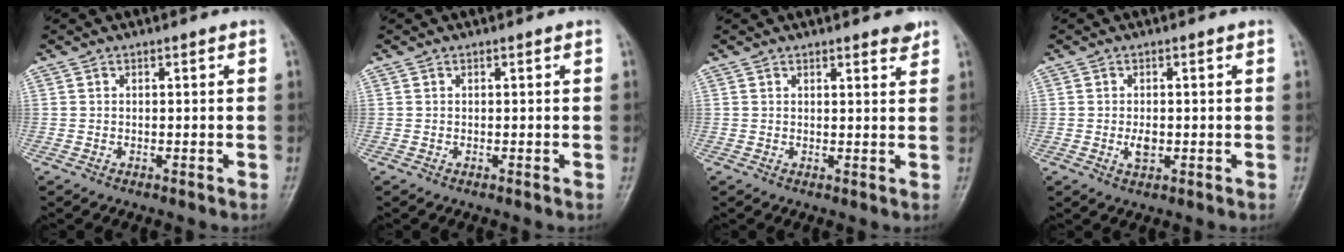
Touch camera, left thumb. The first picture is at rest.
{"total": 0.0}
{"total": 2.7, "force": [2.2, 0.7, 1.3], "torque": [-0.007, -0.012, 0.028]}
{"total": 2.5, "force": [-0.3, 1.5, 2.0], "torque": [-0.033, -0.003, -0.002]}